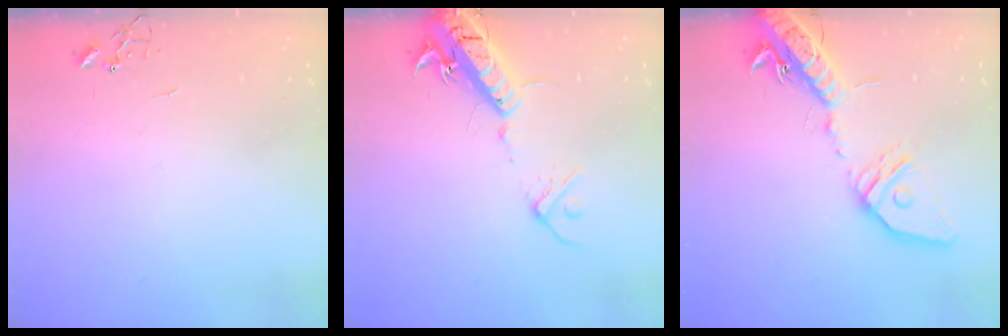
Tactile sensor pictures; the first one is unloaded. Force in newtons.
{"total": 17.4, "press": 17.0, "slide": 3.7}
{"total": 22.2, "press": 21.7, "slide": 4.7}